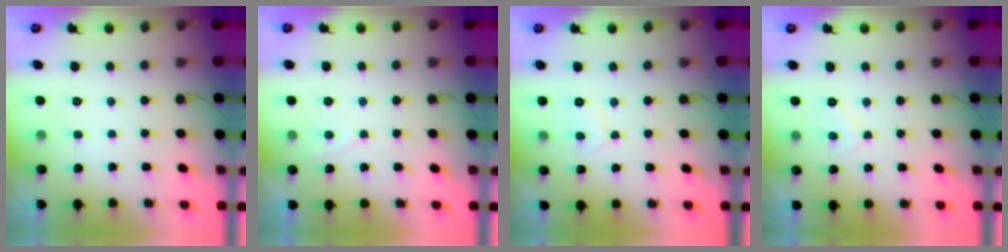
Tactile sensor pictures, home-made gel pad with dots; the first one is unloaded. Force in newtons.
{"total": 2.4, "press": 2.4, "slide": 0.3}
{"total": 4.6, "press": 4.6, "slide": 0.4}
{"total": 3.9, "press": 3.8, "slide": 0.6}